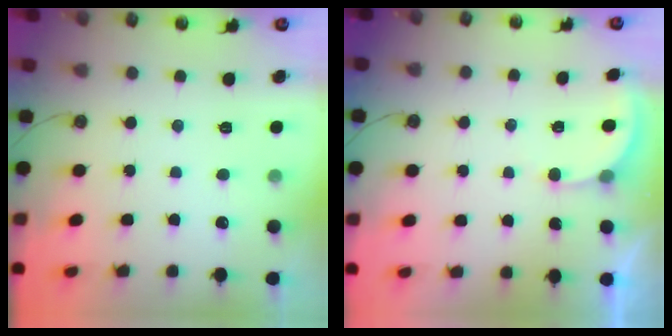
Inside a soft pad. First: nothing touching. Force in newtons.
{"total": 2.6, "press": 2.6, "slide": 0.0}